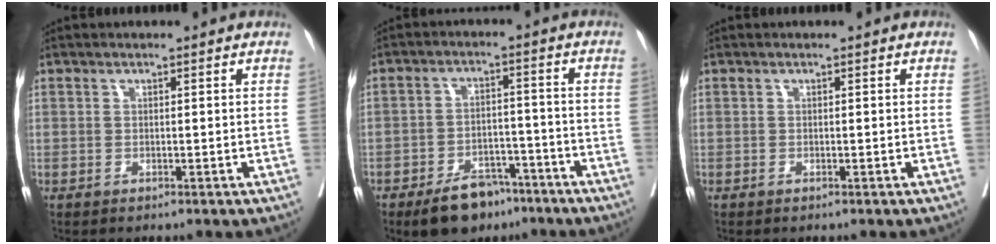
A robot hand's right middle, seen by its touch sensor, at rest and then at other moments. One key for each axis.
{"total": 8.6, "fx": -6.2, "fy": 4.3, "fz": 4.0, "tx": -0.066, "ty": 0.002, "tz": -0.100}
{"total": 0.0}